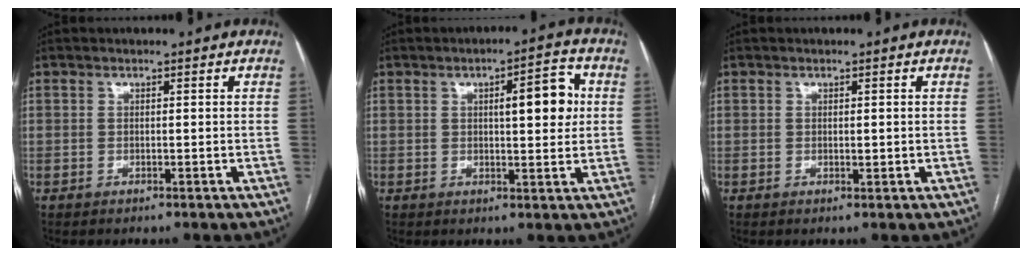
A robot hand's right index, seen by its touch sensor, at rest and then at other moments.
{"total": 7.3, "force": [1.5, 1.8, 6.9], "torque": [-0.093, 0.013, 0.019]}
{"total": 1.0, "force": [0.1, 0.4, 0.9], "torque": [-0.015, -0.004, 0.004]}